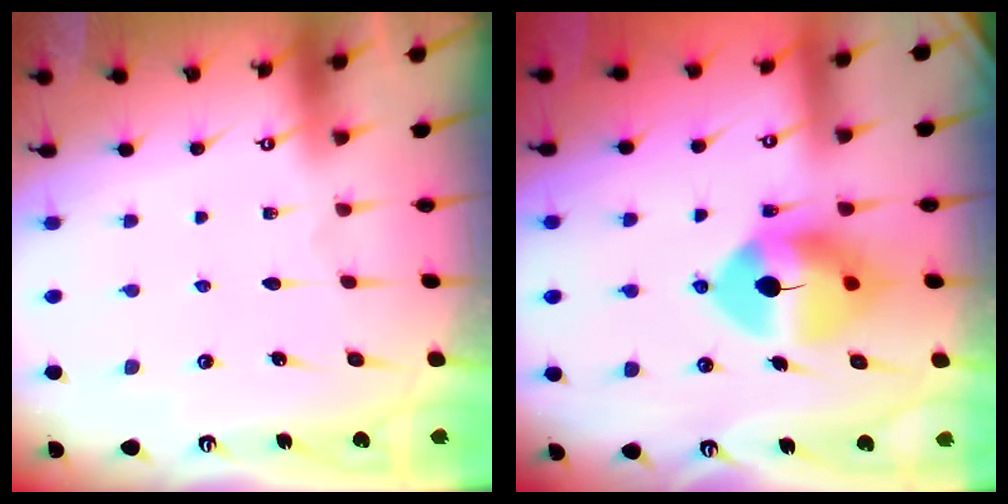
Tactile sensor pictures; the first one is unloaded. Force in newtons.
{"total": 11.5, "press": 11.3, "slide": 2.1}